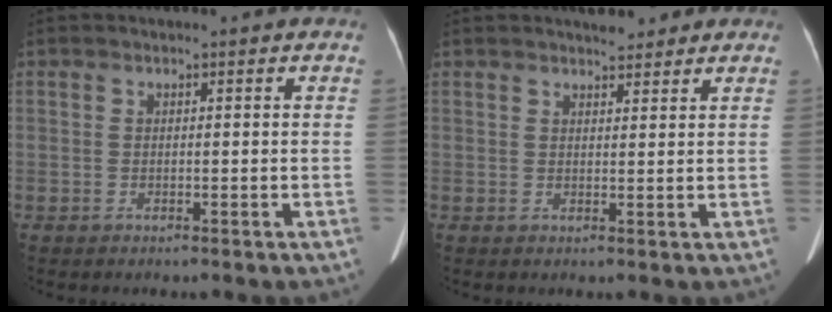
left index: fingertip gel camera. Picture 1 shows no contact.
{"total": 3.5, "force": [3.1, 1.0, 1.2], "torque": [-0.013, 0.007, 0.042]}